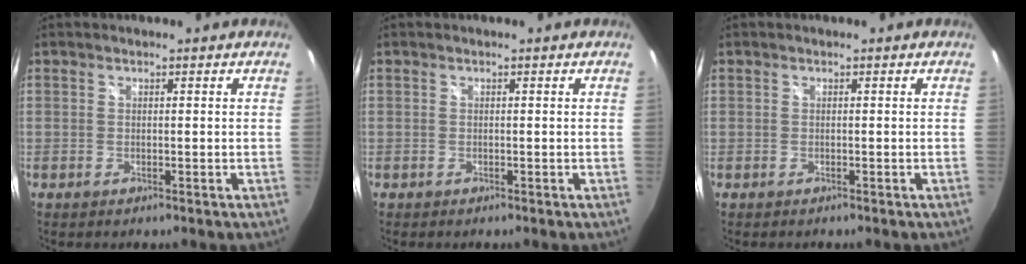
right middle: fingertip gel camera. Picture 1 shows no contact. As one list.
[{"total": 0.0}, {"total": 0.0}]